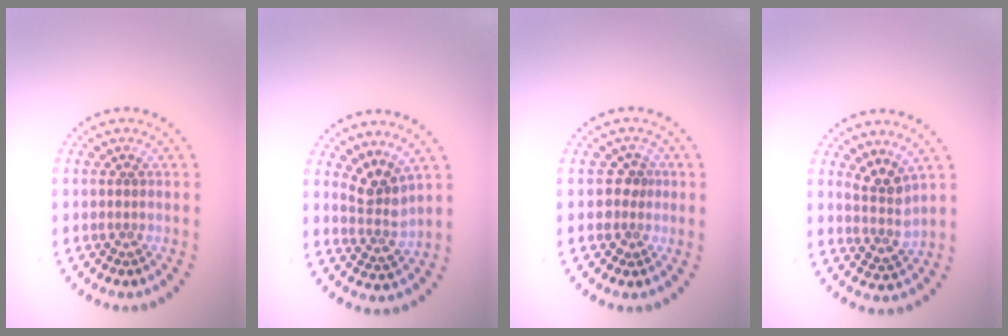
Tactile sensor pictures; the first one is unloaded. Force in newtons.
{"total": 2.8, "press": 2.0, "slide": 2.0}
{"total": 1.4, "press": 1.0, "slide": 0.9}
{"total": 2.6, "press": 1.9, "slide": 1.7}